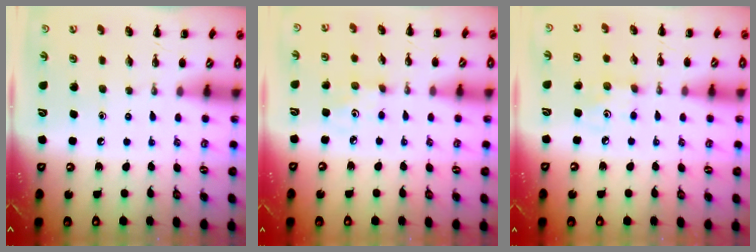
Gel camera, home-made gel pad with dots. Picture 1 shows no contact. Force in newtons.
{"total": 2.7, "press": 2.7, "slide": 0.5}
{"total": 3.7, "press": 3.6, "slide": 0.8}